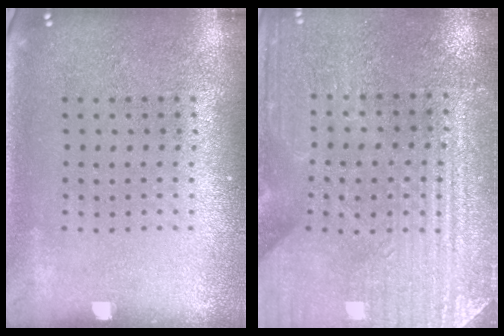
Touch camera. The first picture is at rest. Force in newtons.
{"total": 3.1, "press": 3.1, "slide": 0.6}